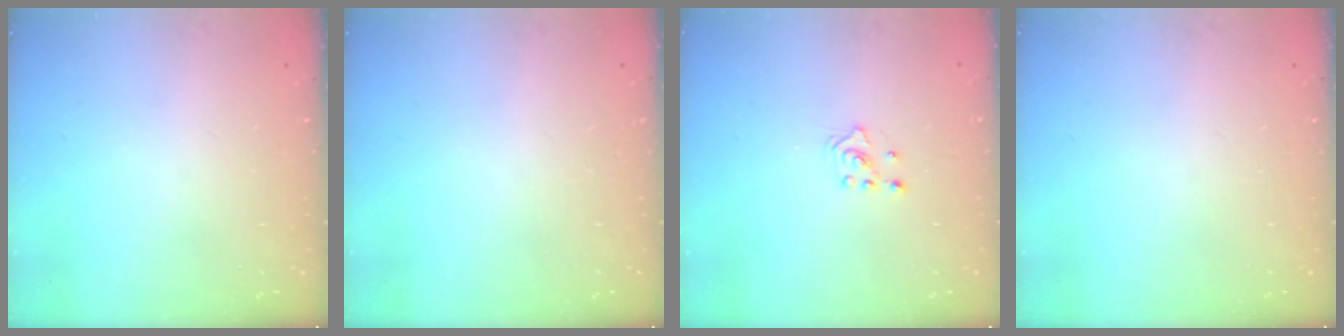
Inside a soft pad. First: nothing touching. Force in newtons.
{"total": 0.0}
{"total": 2.4, "press": 2.2, "slide": 0.8}
{"total": 0.0}